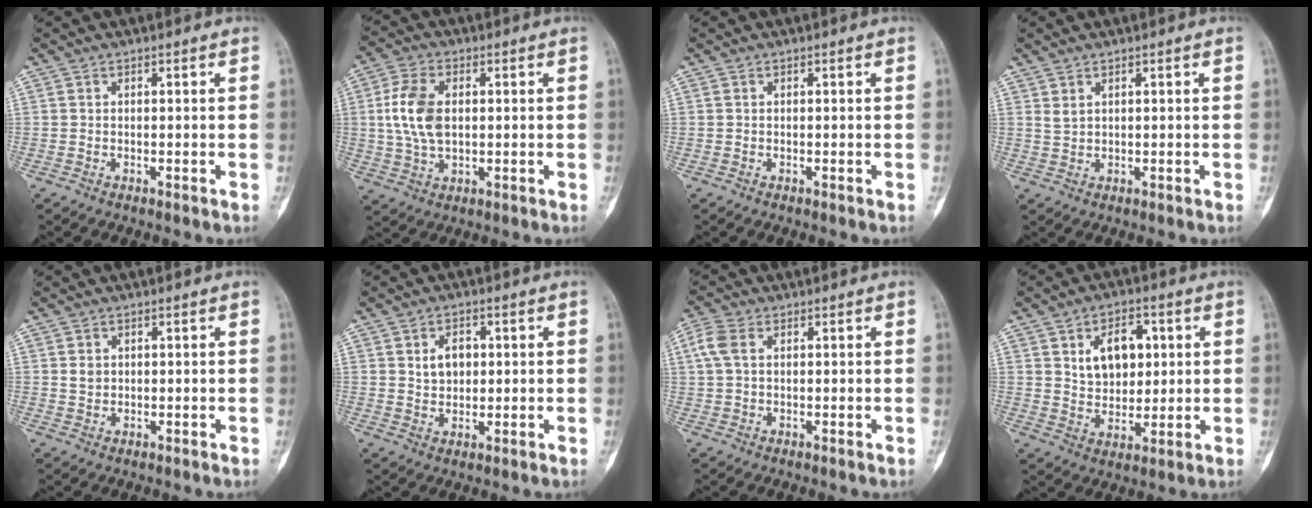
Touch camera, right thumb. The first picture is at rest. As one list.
[{"total": 9.8, "force": [1.1, 6.0, 7.6], "torque": [-0.158, 0.004, 0.024]}, {"total": 0.0}, {"total": 1.6, "force": [1.0, 0.8, 0.9], "torque": [-0.015, -0.004, 0.027]}, {"total": 1.8, "force": [0.4, 1.5, 0.9], "torque": [-0.009, -0.001, 0.011]}, {"total": 4.9, "force": [1.1, 3.6, 3.1], "torque": [-0.030, -0.005, 0.020]}, {"total": 4.7, "force": [1.3, 3.0, 3.4], "torque": [-0.094, 0.014, 0.024]}, {"total": 10.0, "force": [2.9, 6.7, 6.8], "torque": [-0.071, -0.011, 0.053]}]